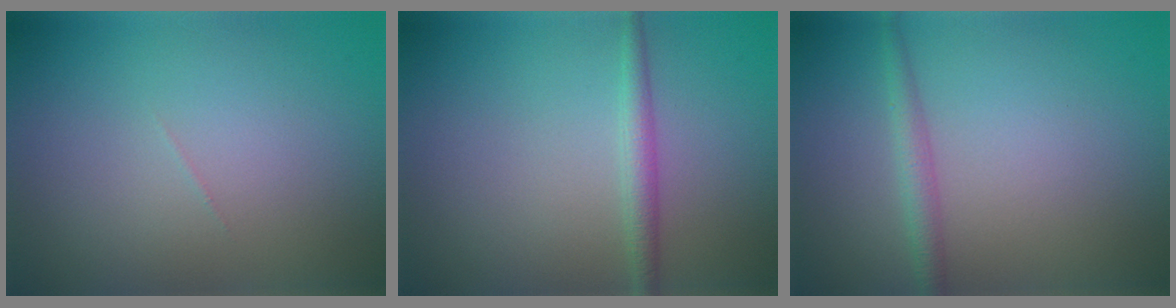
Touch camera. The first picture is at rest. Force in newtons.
{"total": 1.8, "press": 1.8, "slide": 0.0}
{"total": 1.9, "press": 1.8, "slide": 0.1}